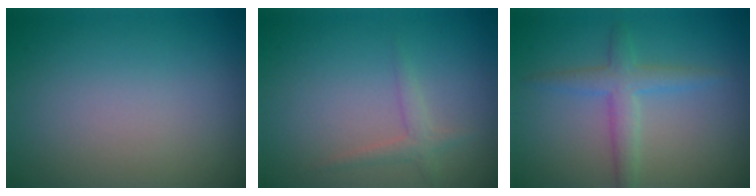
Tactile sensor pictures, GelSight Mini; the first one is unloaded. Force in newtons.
{"total": 1.4, "press": 1.4, "slide": 0.0}
{"total": 2.8, "press": 2.8, "slide": 0.1}